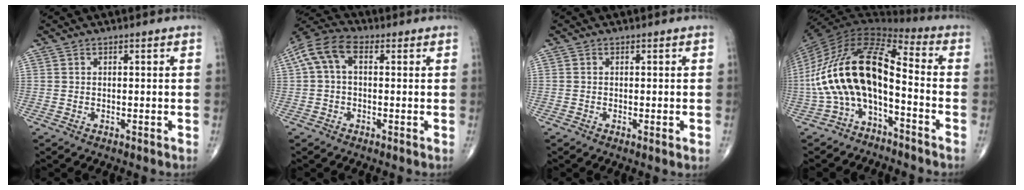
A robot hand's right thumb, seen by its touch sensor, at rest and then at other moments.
{"total": 8.4, "force": [1.4, 4.9, 6.6], "torque": [-0.137, 0.030, 0.018]}
{"total": 1.4, "force": [-0.4, 0.2, 1.4], "torque": [-0.024, -0.005, -0.005]}
{"total": 17.9, "force": [-4.2, 8.0, 15.5], "torque": [-0.293, 0.090, -0.086]}